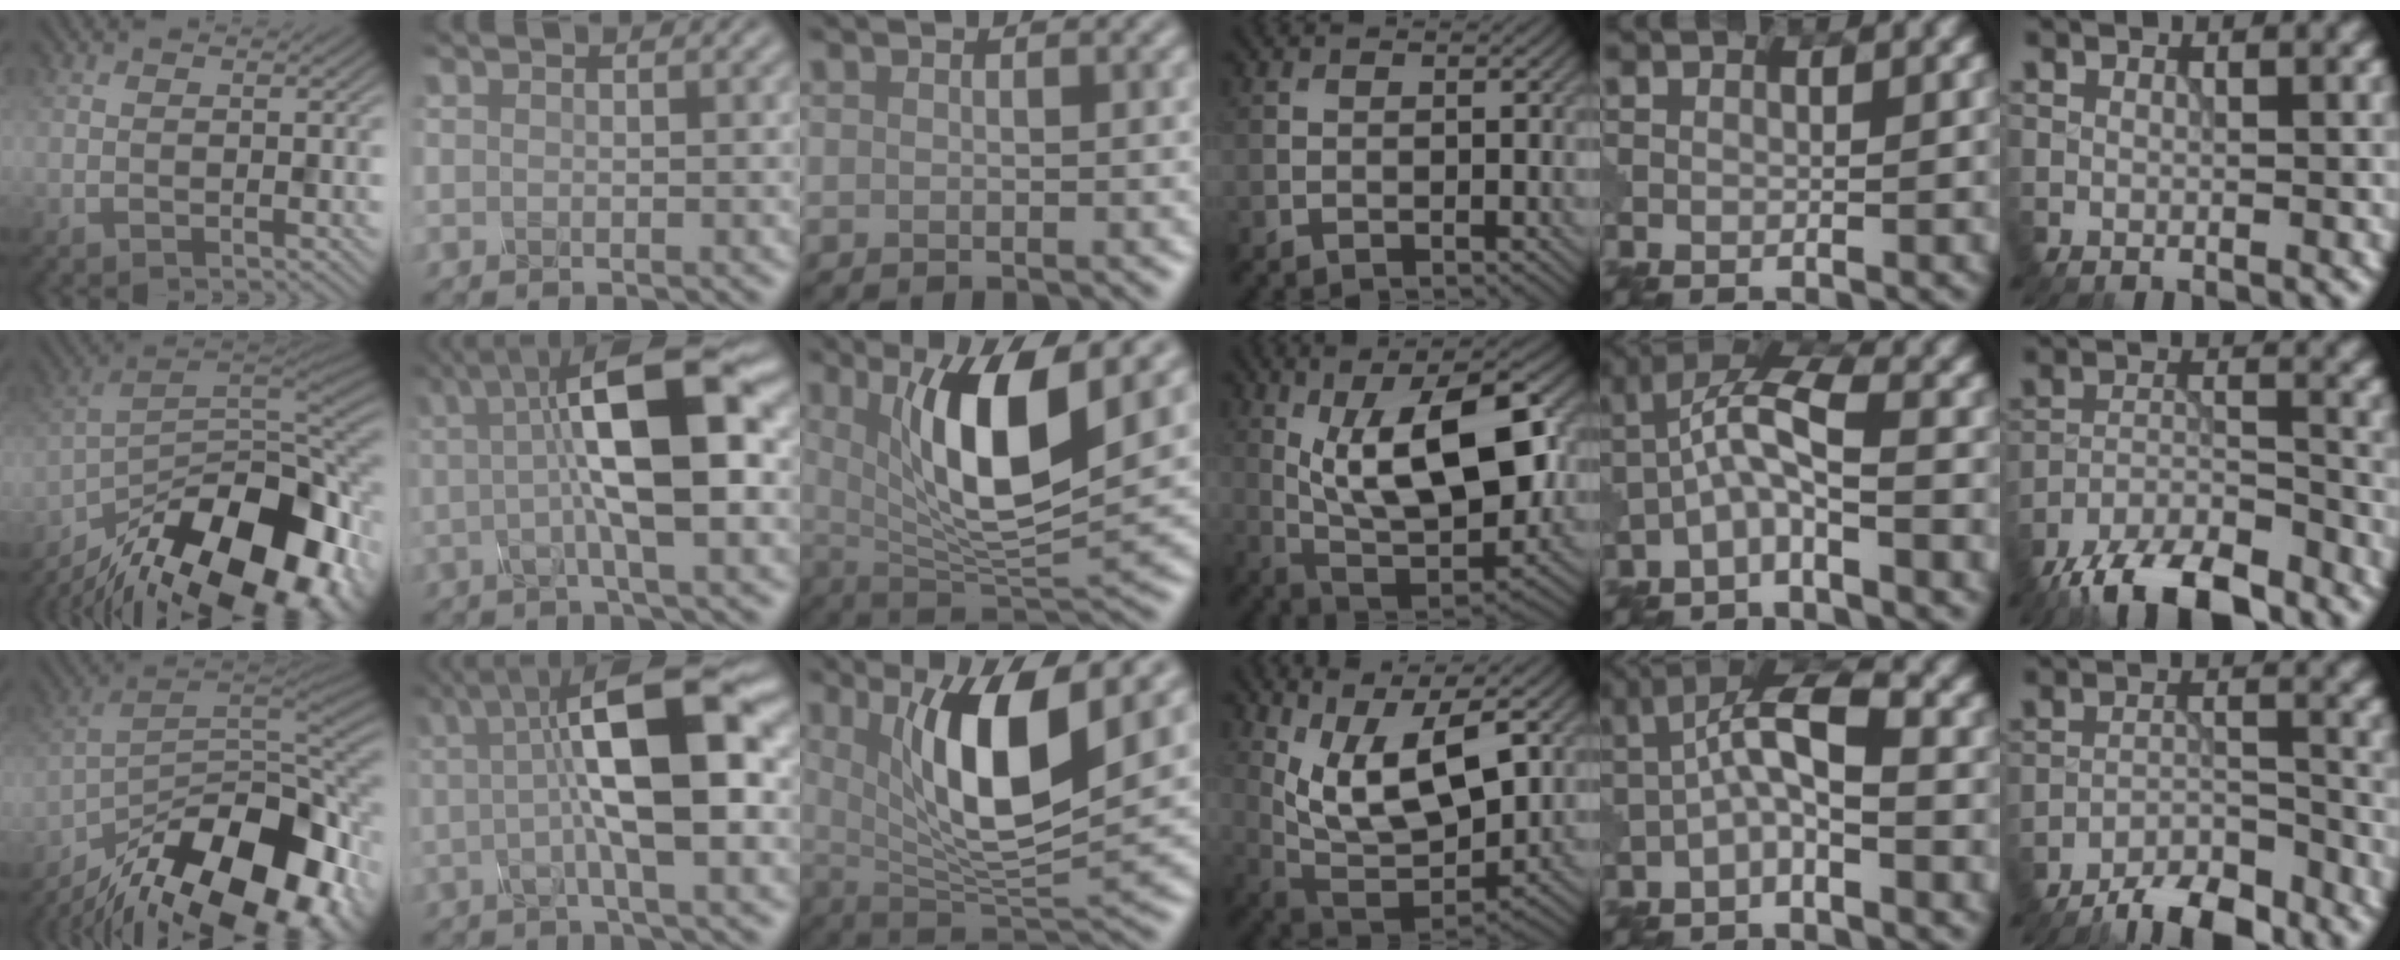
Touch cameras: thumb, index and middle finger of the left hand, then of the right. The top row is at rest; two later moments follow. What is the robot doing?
{"motion": "disassemble", "object": "glue stick"}